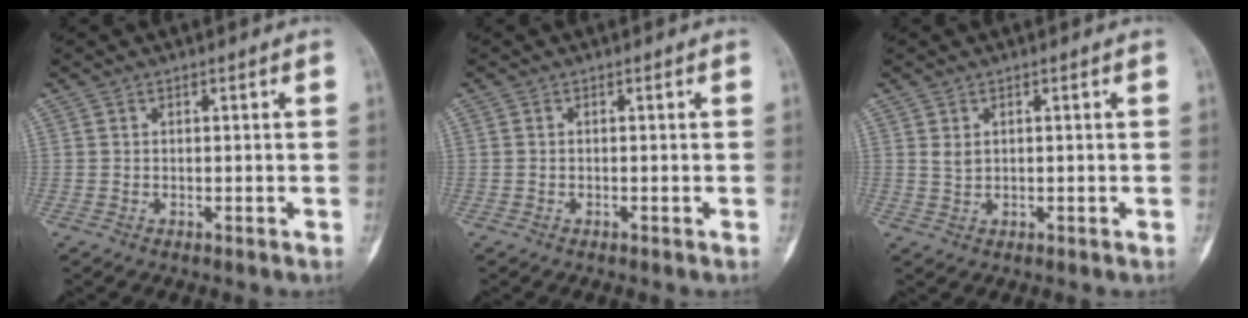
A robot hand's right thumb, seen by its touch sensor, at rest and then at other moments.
{"total": 0.0}
{"total": 1.5, "force": [0.7, 0.9, 0.9], "torque": [-0.010, -0.004, 0.019]}